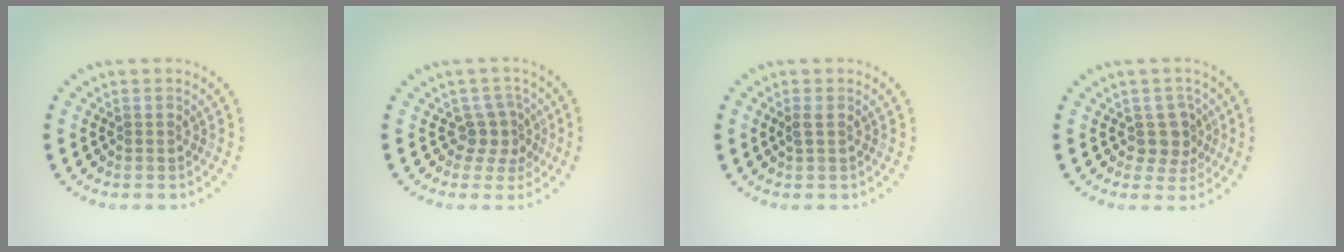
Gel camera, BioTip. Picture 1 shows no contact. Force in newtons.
{"total": 2.4, "press": 1.7, "slide": 1.8}
{"total": 0.8, "press": 0.8, "slide": 0.2}
{"total": 2.4, "press": 1.9, "slide": 1.5}